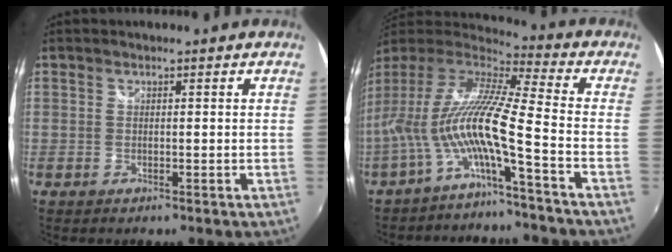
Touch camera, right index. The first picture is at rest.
{"total": 13.1, "force": [-4.9, -0.7, 12.2], "torque": [-0.205, -0.013, -0.098]}